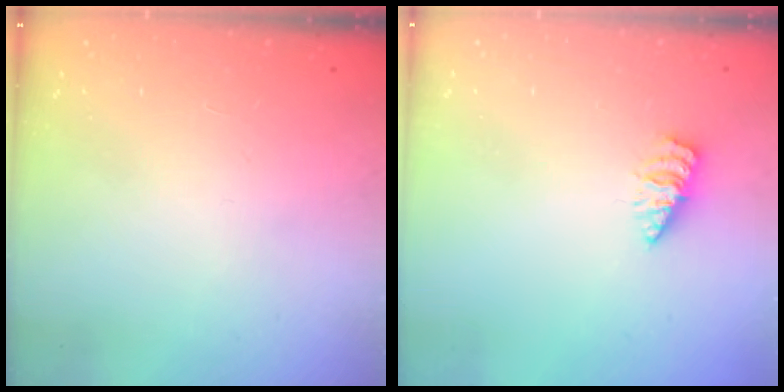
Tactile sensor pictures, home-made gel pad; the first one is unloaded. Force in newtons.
{"total": 2.0, "press": 2.0, "slide": 0.4}